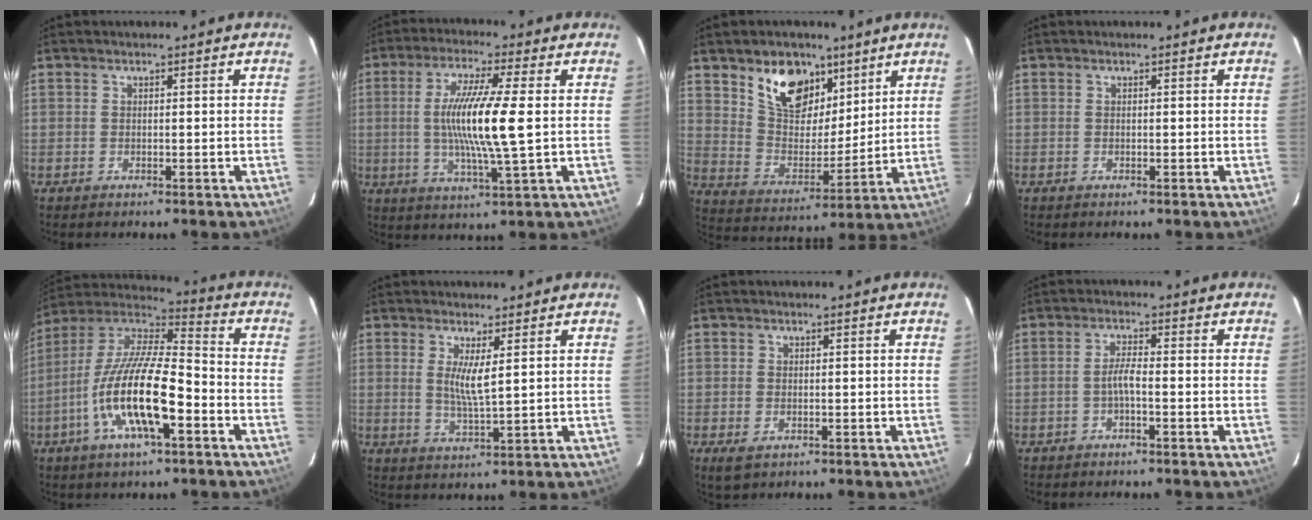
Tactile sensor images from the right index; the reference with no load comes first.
{"total": 12.2, "force": [0.3, 0.3, 12.2], "torque": [-0.231, -0.009, 0.004]}
{"total": 14.0, "force": [8.5, 8.2, 7.5], "torque": [-0.135, 0.009, 0.161]}
{"total": 0.0}
{"total": 18.2, "force": [-6.8, 4.9, 16.2], "torque": [-0.314, -0.015, -0.137]}
{"total": 4.4, "force": [1.4, 0.2, 4.2], "torque": [-0.079, -0.010, 0.025]}
{"total": 3.1, "force": [-1.3, 2.0, 1.9], "torque": [-0.035, -0.008, -0.020]}
{"total": 2.3, "force": [-1.2, 0.0, 1.9], "torque": [-0.041, 0.007, -0.024]}